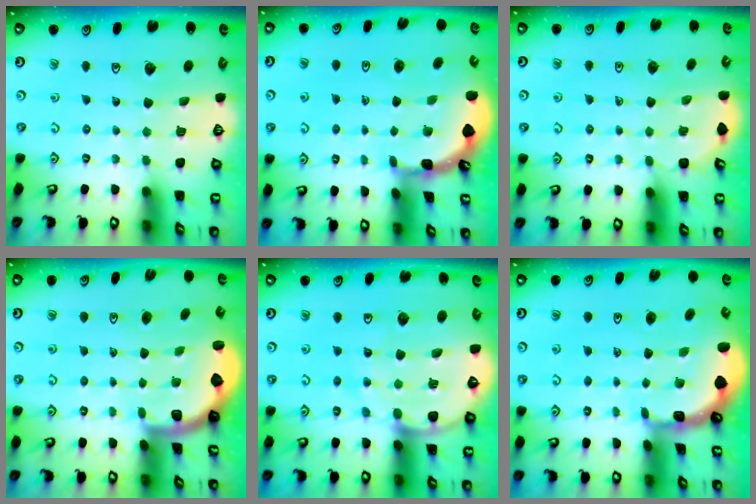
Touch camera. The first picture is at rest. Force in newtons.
{"total": 1.7, "press": 1.6, "slide": 0.1}
{"total": 2.2, "press": 2.0, "slide": 1.1}
{"total": 2.0, "press": 2.0, "slide": 0.5}
{"total": 10.6, "press": 10.5, "slide": 1.4}
{"total": 1.3, "press": 1.3, "slide": 0.2}